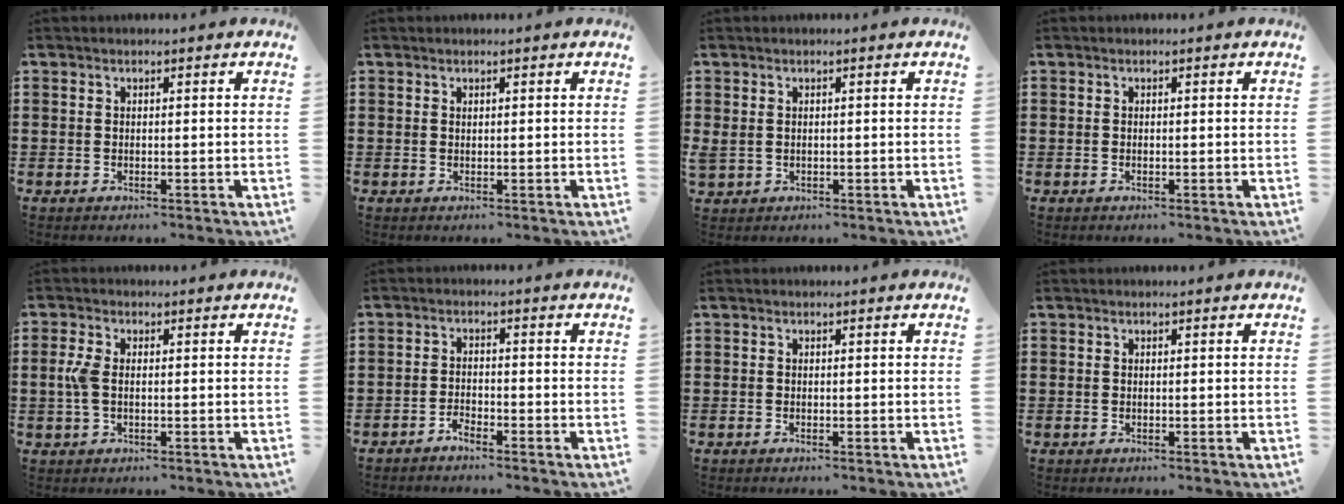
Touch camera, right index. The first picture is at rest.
{"total": 0.0}
{"total": 0.9, "force": [0.2, 0.8, 0.4], "torque": [-0.011, 0.007, 0.003]}
{"total": 0.0}
{"total": 3.6, "force": [-0.1, 1.8, 3.1], "torque": [-0.092, -0.004, -0.012]}
{"total": 1.9, "force": [-1.9, 0.2, 0.3], "torque": [-0.013, 0.003, -0.038]}
{"total": 0.0}
{"total": 0.0}